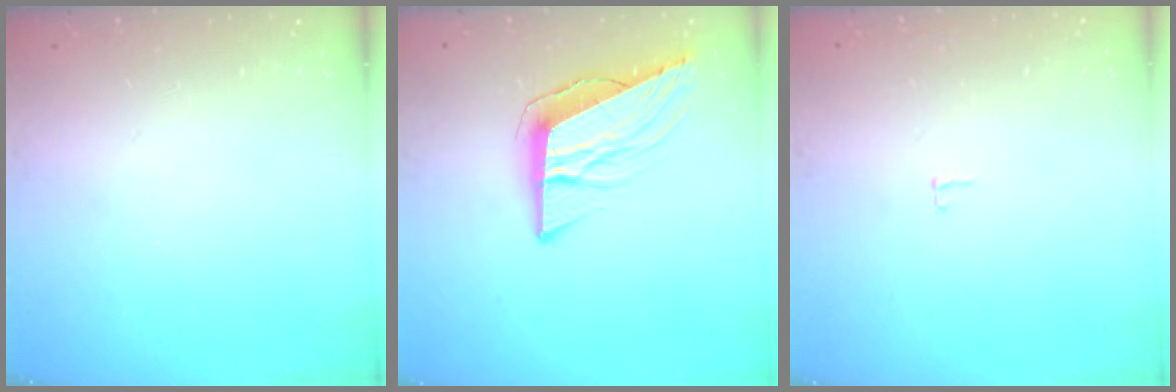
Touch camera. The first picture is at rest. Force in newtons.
{"total": 11.4, "press": 10.8, "slide": 3.6}
{"total": 2.0, "press": 2.0, "slide": 0.2}